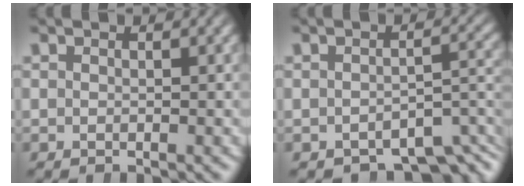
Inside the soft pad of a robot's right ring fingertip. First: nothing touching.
{"total": 6.8, "force": [-5.2, 2.5, 3.5], "torque": [-0.012, -0.010, -0.073]}